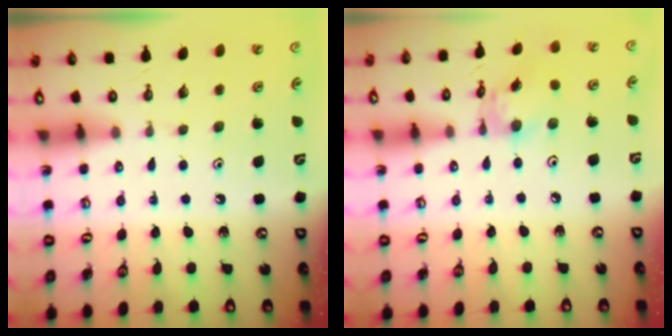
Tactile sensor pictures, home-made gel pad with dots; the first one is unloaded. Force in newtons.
{"total": 11.2, "press": 11.2, "slide": 0.9}